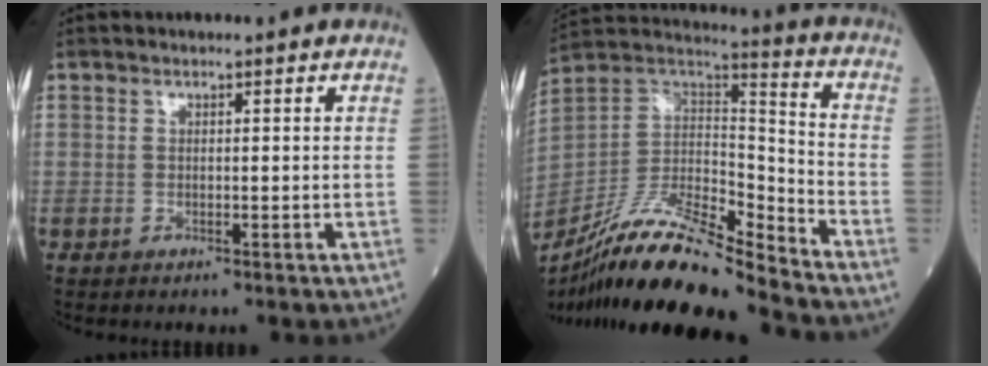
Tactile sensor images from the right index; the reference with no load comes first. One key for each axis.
{"total": 19.4, "fx": -15.7, "fy": 1.7, "fz": 11.2, "tx": -0.228, "ty": 0.001, "tz": -0.294}